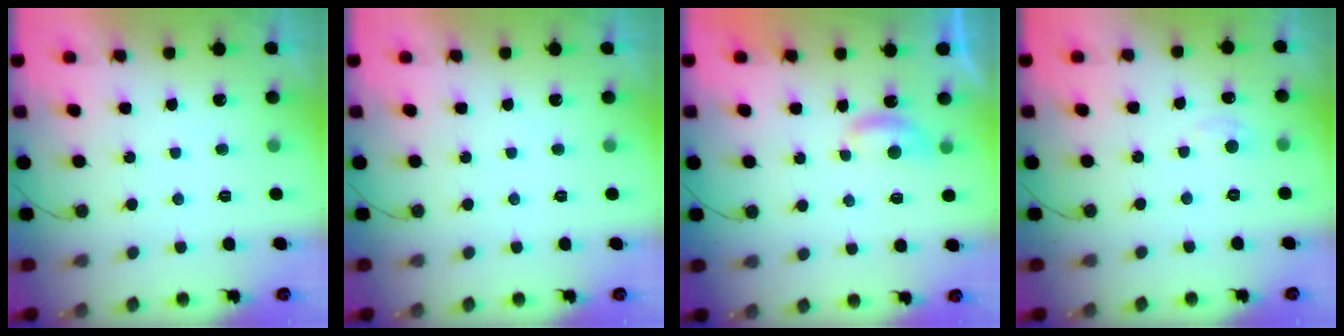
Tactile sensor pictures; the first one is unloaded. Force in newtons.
{"total": 0.0}
{"total": 4.0, "press": 3.9, "slide": 0.5}
{"total": 2.5, "press": 2.4, "slide": 0.4}